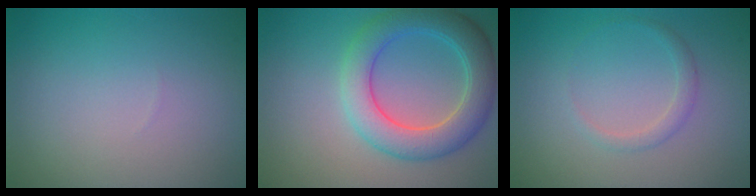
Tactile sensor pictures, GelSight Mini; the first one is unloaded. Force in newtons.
{"total": 5.5, "press": 5.5, "slide": 0.2}
{"total": 1.2, "press": 1.2, "slide": 0.1}